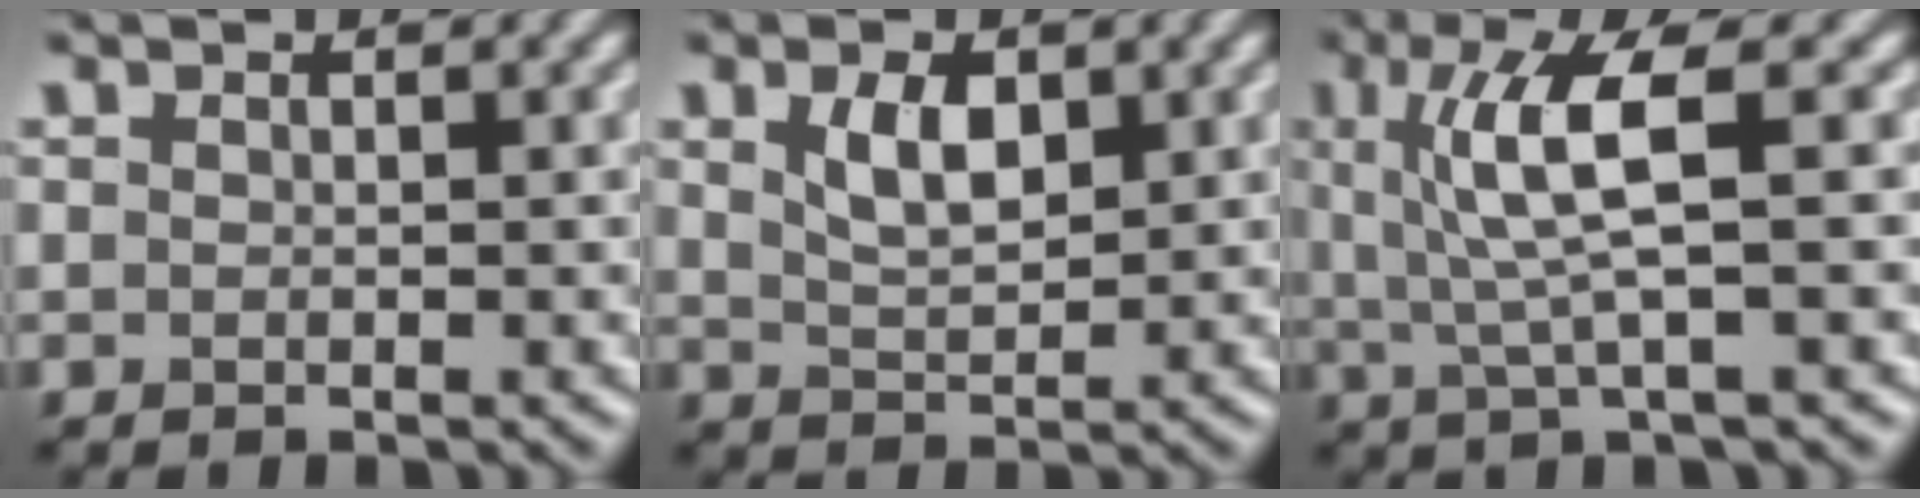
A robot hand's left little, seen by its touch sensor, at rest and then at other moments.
{"total": 3.2, "force": [1.3, 1.6, 2.5], "torque": [-0.053, -0.001, 0.029]}
{"total": 5.9, "force": [1.1, 1.1, 5.7], "torque": [-0.119, 0.002, 0.024]}